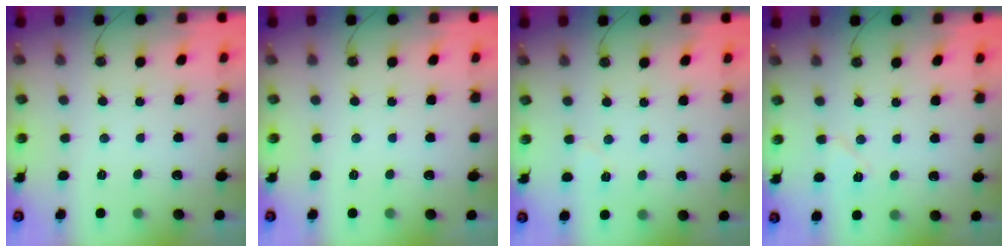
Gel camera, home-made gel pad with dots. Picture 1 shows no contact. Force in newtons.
{"total": 0.0}
{"total": 3.9, "press": 3.6, "slide": 1.4}
{"total": 6.5, "press": 6.5, "slide": 0.5}